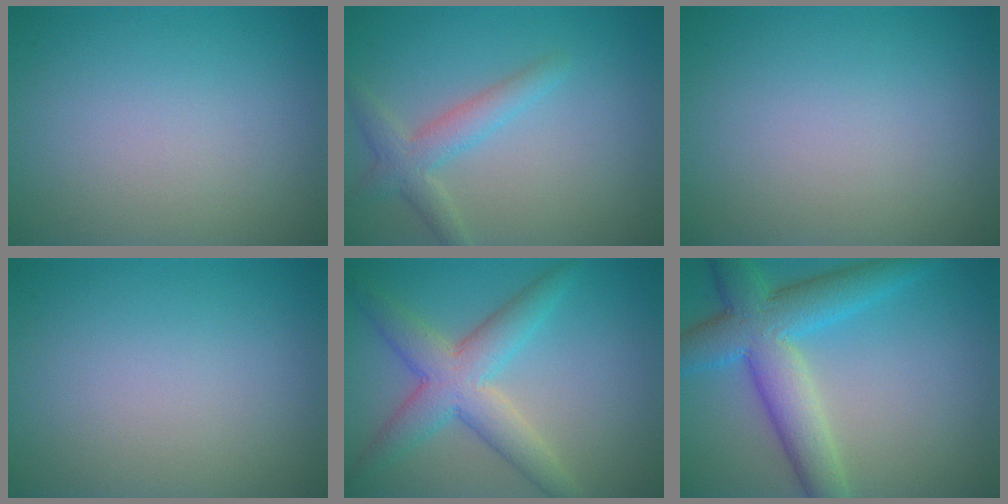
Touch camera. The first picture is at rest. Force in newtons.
{"total": 2.9, "press": 2.9, "slide": 0.1}
{"total": 0.0}
{"total": 0.0}
{"total": 5.7, "press": 5.6, "slide": 0.4}
{"total": 7.7, "press": 7.7, "slide": 0.3}